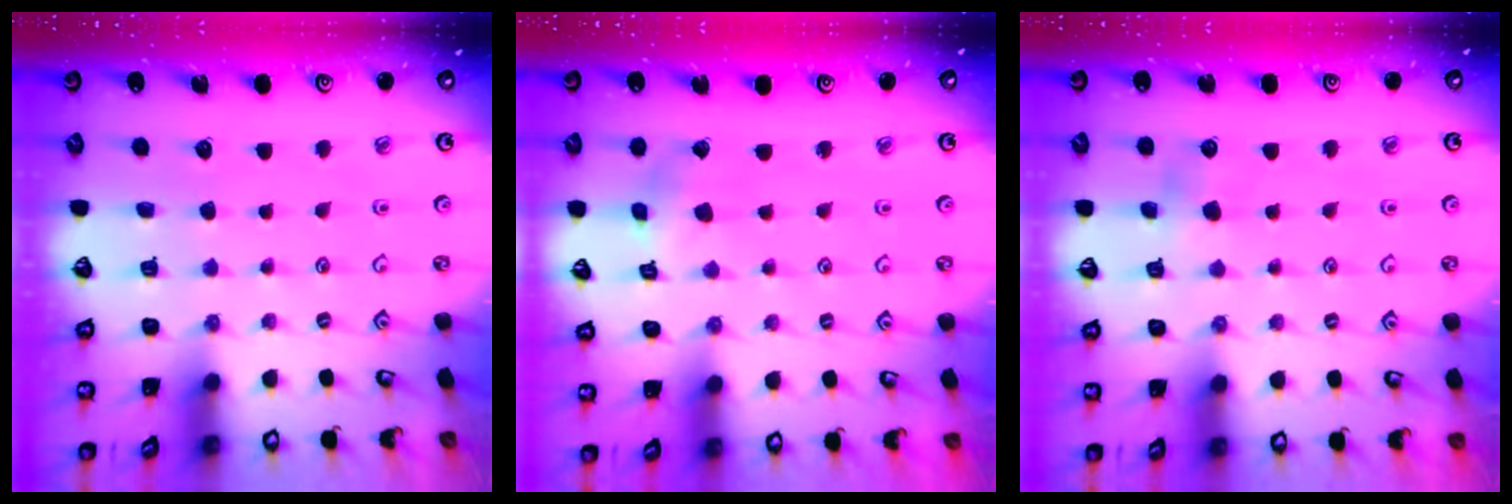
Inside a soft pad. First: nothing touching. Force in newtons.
{"total": 2.0, "press": 2.0, "slide": 0.3}
{"total": 4.1, "press": 4.0, "slide": 1.0}